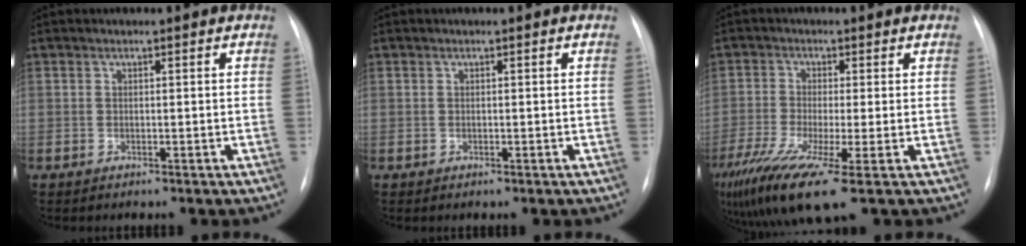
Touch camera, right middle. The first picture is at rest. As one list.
[{"total": 0.0}, {"total": 13.4, "force": [-7.4, 1.8, 11.0], "torque": [-0.225, -0.043, -0.130]}]